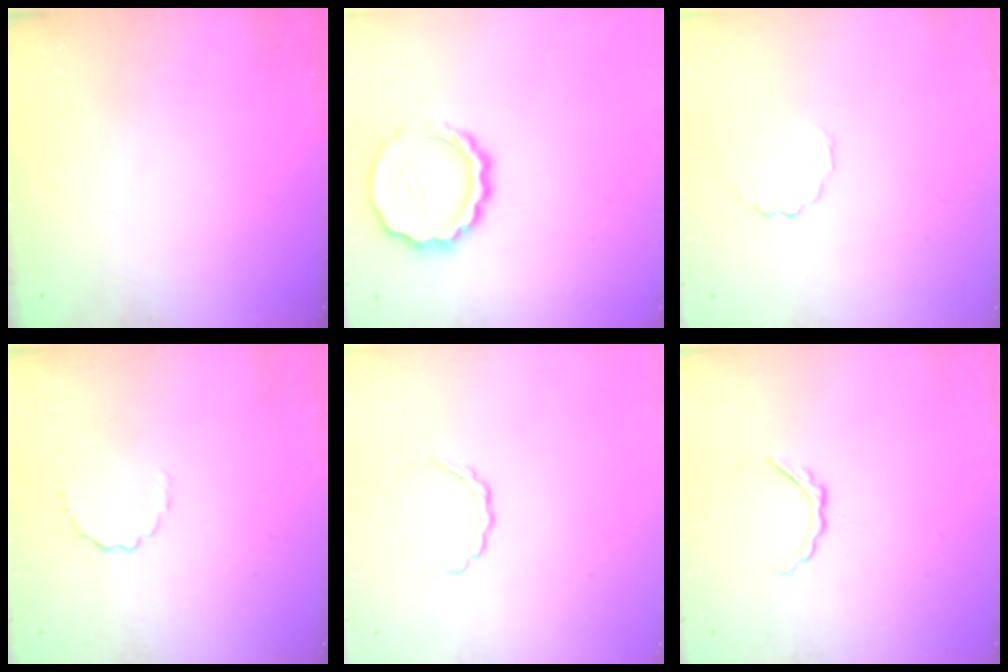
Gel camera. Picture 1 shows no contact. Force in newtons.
{"total": 12.5, "press": 12.2, "slide": 2.7}
{"total": 2.8, "press": 2.5, "slide": 1.1}
{"total": 3.6, "press": 3.4, "slide": 1.1}
{"total": 3.8, "press": 3.7, "slide": 0.8}
{"total": 3.1, "press": 2.9, "slide": 1.1}